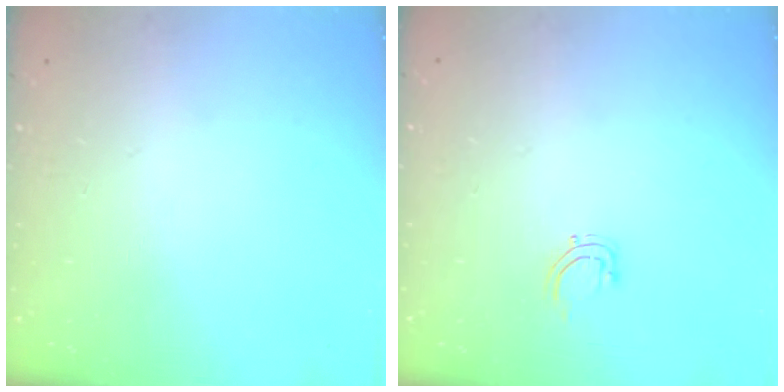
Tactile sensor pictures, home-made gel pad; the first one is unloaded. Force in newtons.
{"total": 3.3, "press": 3.3, "slide": 0.3}